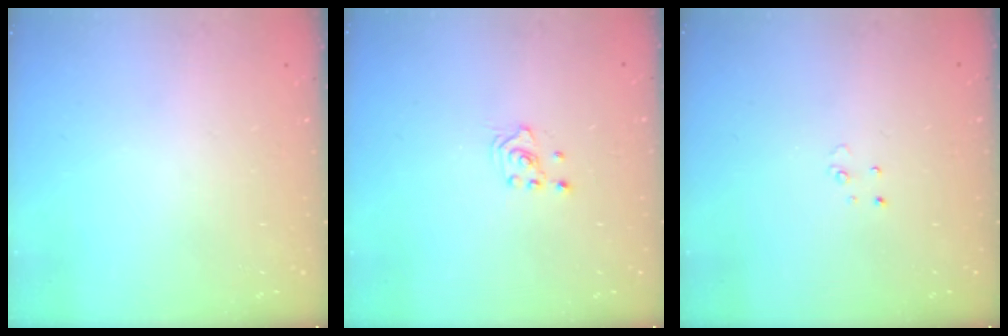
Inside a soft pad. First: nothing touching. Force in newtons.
{"total": 1.6, "press": 1.5, "slide": 0.2}
{"total": 2.5, "press": 2.5, "slide": 0.2}